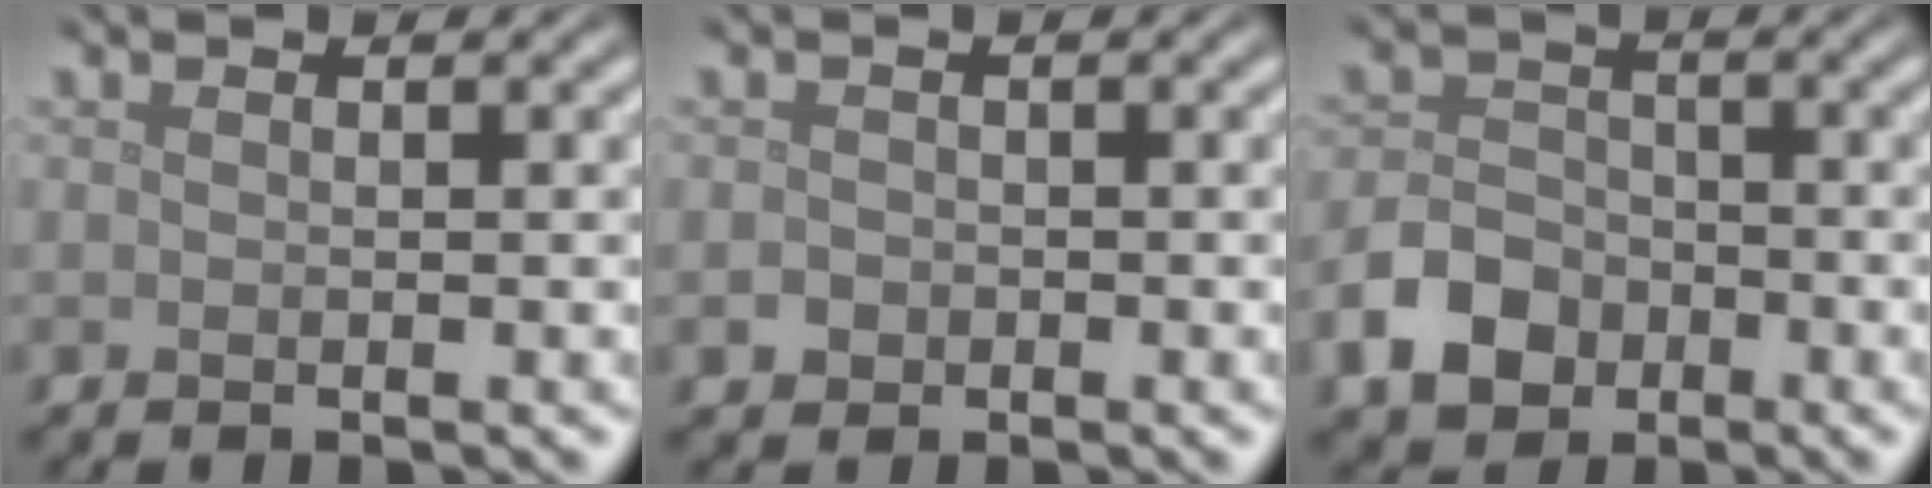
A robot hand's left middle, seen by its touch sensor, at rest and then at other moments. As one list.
[{"total": 0.9, "force": [-0.3, 0.9, 0.2], "torque": [0.004, -0.003, -0.007]}, {"total": 4.3, "force": [-2.2, 3.1, 1.9], "torque": [-0.039, 0.000, -0.046]}]